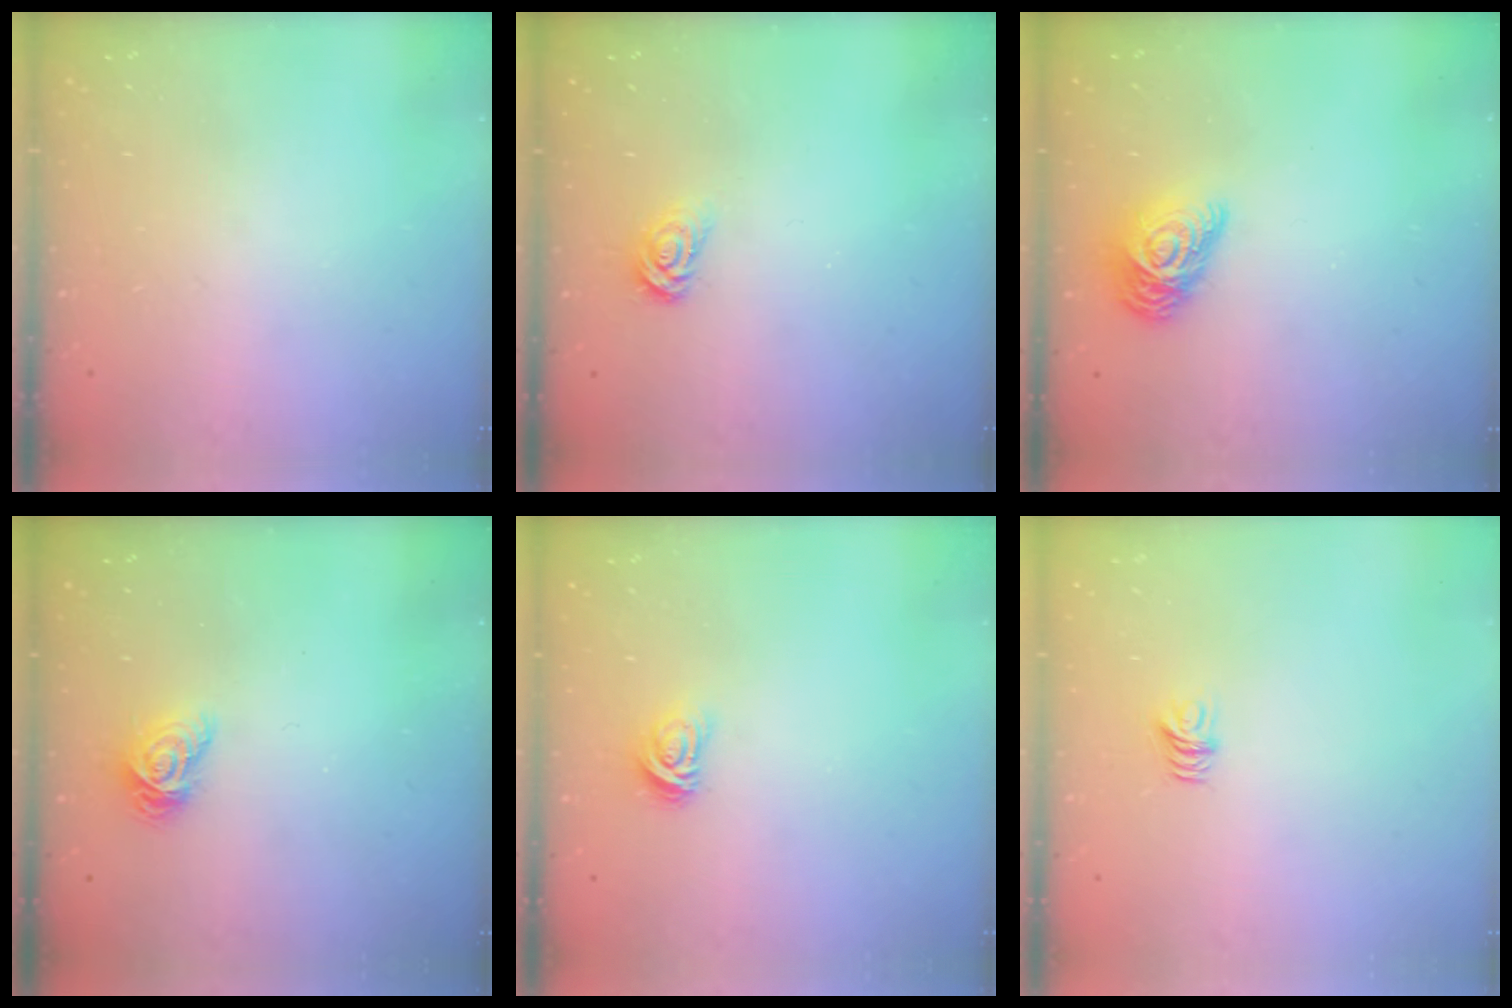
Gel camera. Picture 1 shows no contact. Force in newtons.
{"total": 3.0, "press": 2.9, "slide": 0.3}
{"total": 11.5, "press": 11.5, "slide": 0.4}
{"total": 7.6, "press": 7.6, "slide": 0.0}
{"total": 4.1, "press": 4.1, "slide": 0.6}
{"total": 5.1, "press": 5.1, "slide": 0.5}